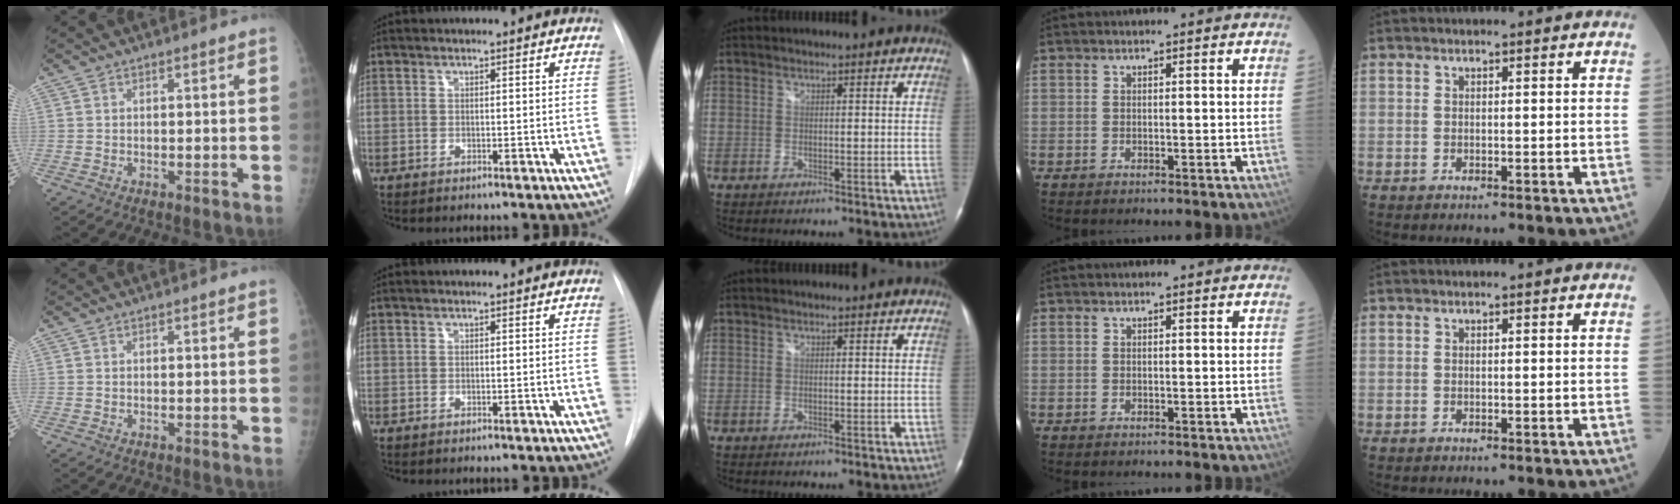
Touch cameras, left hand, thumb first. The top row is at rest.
{}